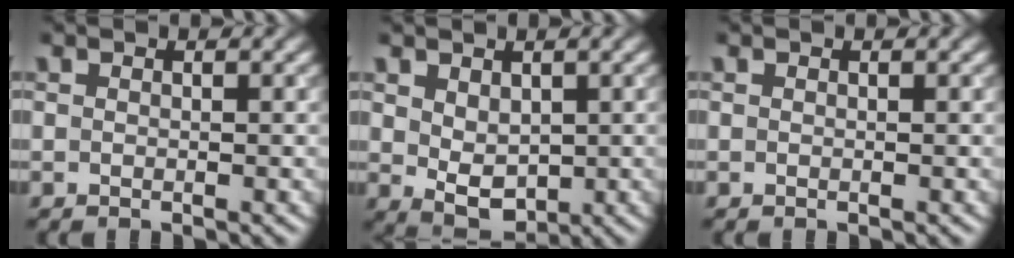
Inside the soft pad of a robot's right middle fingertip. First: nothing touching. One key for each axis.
{"total": 3.2, "fx": 0.6, "fy": 2.1, "fz": 2.4, "tx": -0.044, "ty": -0.007, "tz": 0.020}
{"total": 0.0}